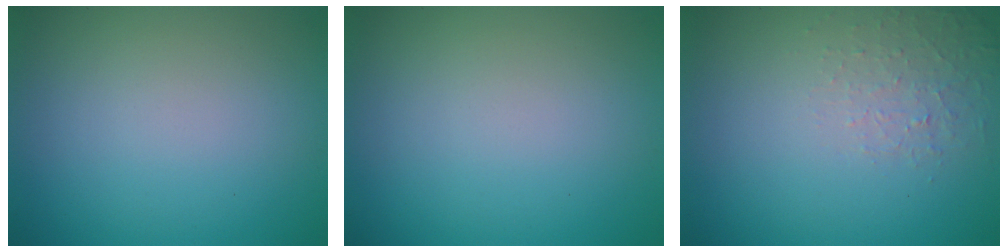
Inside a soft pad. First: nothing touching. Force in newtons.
{"total": 0.0}
{"total": 1.3, "press": 0.4, "slide": 1.2}